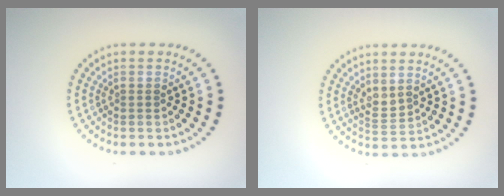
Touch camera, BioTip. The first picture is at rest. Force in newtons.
{"total": 1.4, "press": 1.2, "slide": 0.8}